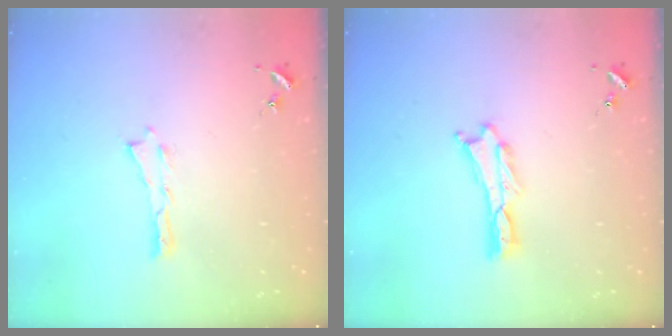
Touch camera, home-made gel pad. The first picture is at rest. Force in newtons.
{"total": 0.0}